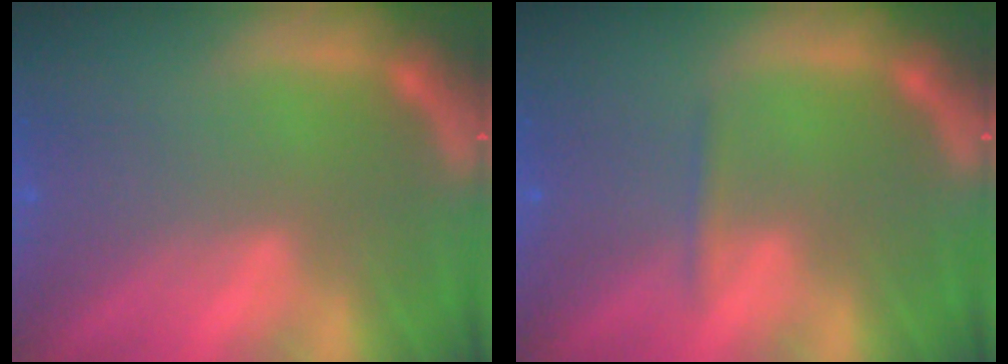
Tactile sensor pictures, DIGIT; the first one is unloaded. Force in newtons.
{"total": 0.9}